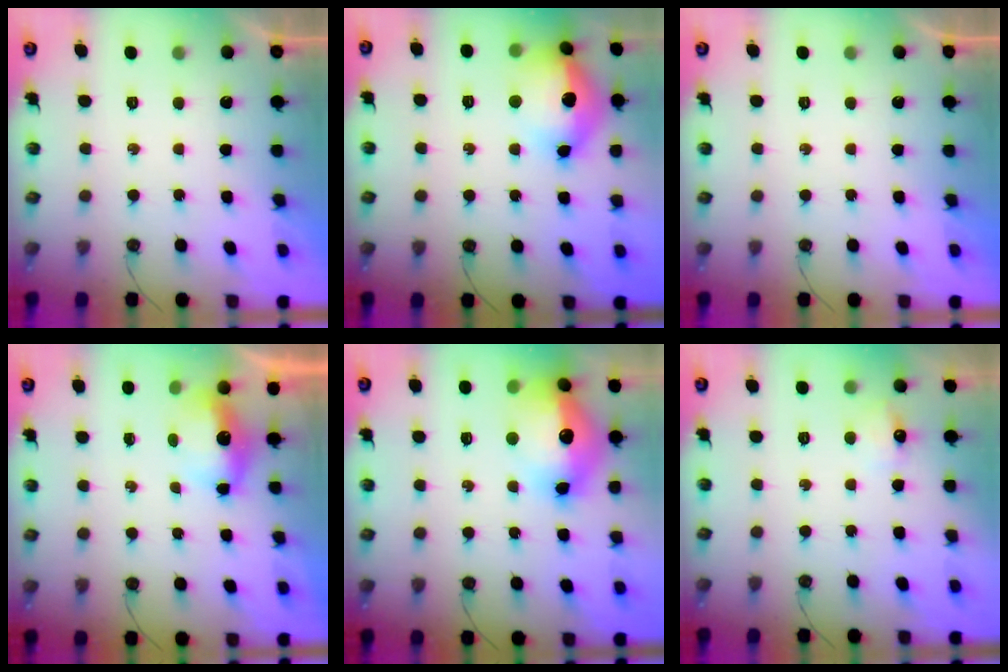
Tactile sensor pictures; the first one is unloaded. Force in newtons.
{"total": 17.9, "press": 17.3, "slide": 4.3}
{"total": 0.0}
{"total": 5.4, "press": 5.4, "slide": 0.7}
{"total": 18.2, "press": 18.1, "slide": 1.7}
{"total": 5.8, "press": 5.7, "slide": 0.9}